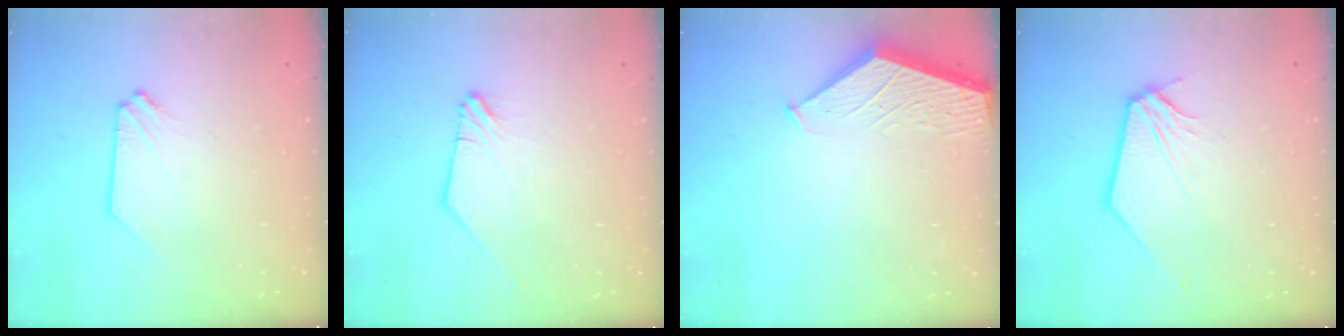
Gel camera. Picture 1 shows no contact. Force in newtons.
{"total": 0.0}
{"total": 1.5, "press": 1.5, "slide": 0.2}
{"total": 0.7, "press": 0.7, "slide": 0.2}